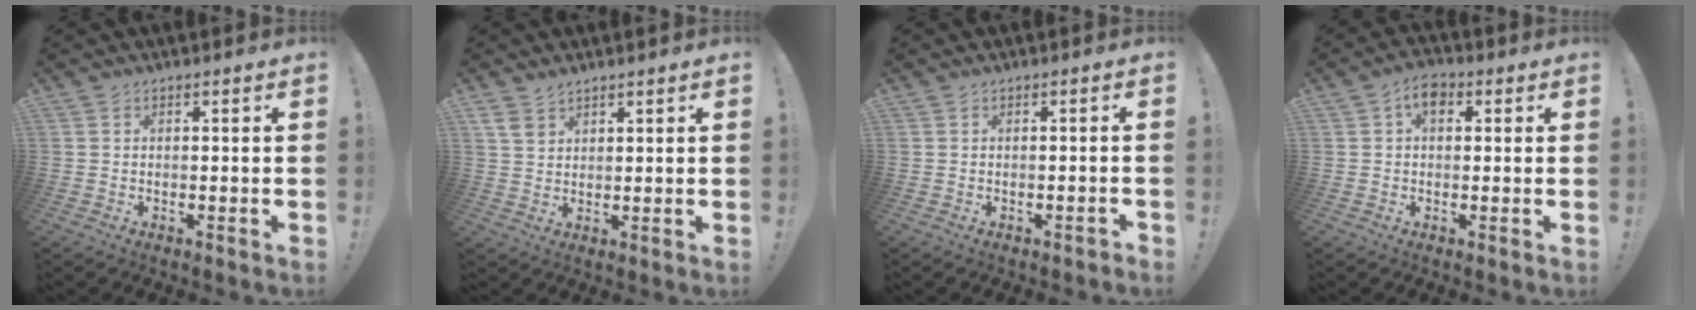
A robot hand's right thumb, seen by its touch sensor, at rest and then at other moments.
{"total": 4.6, "force": [3.4, 2.6, 1.7], "torque": [-0.027, -0.016, 0.066]}
{"total": 1.1, "force": [-1.0, -0.2, 0.5], "torque": [-0.013, 0.004, -0.016]}
{"total": 5.3, "force": [1.6, 3.3, 3.8], "torque": [-0.054, 0.003, 0.026]}